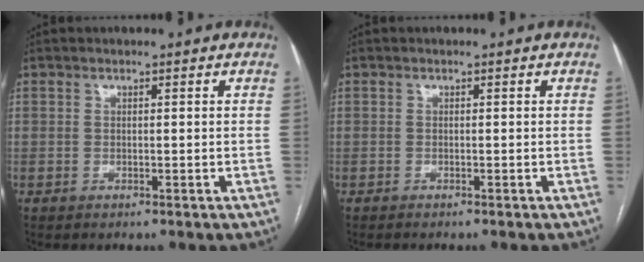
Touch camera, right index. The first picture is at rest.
{"total": 1.8, "force": [-1.6, 0.0, 0.8], "torque": [-0.008, -0.001, -0.019]}